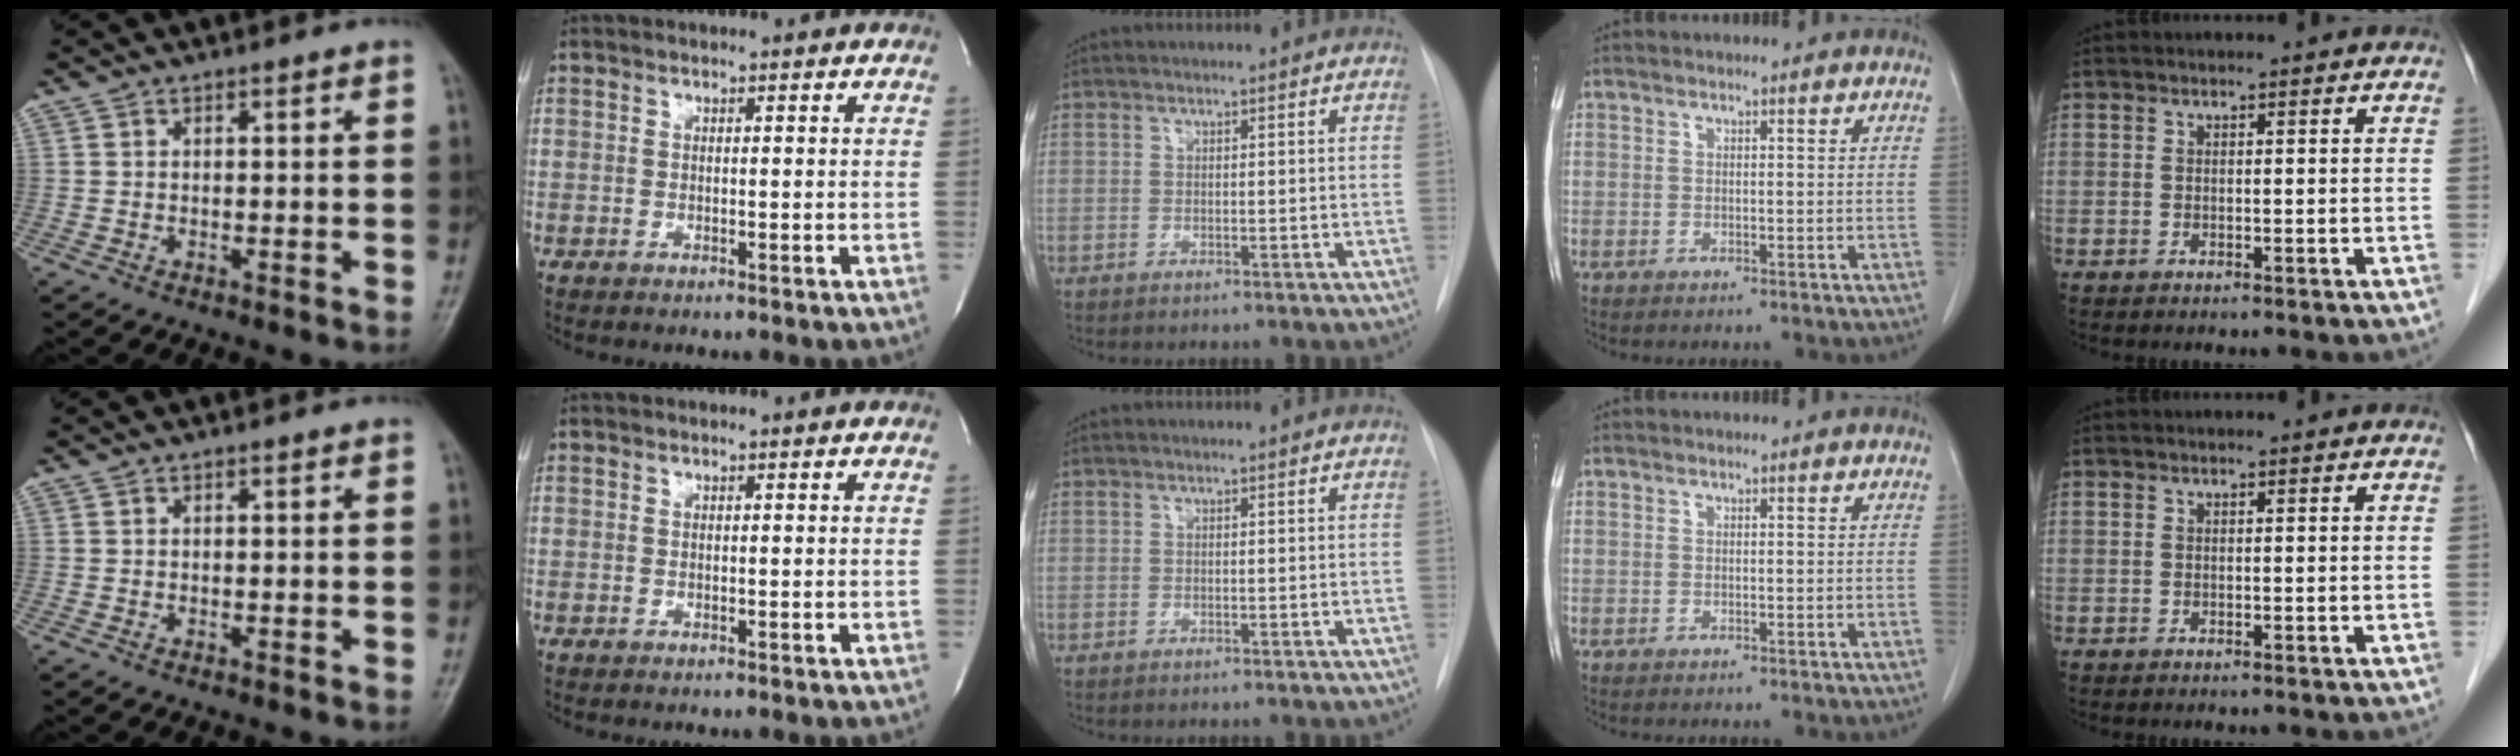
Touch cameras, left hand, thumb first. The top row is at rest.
{}